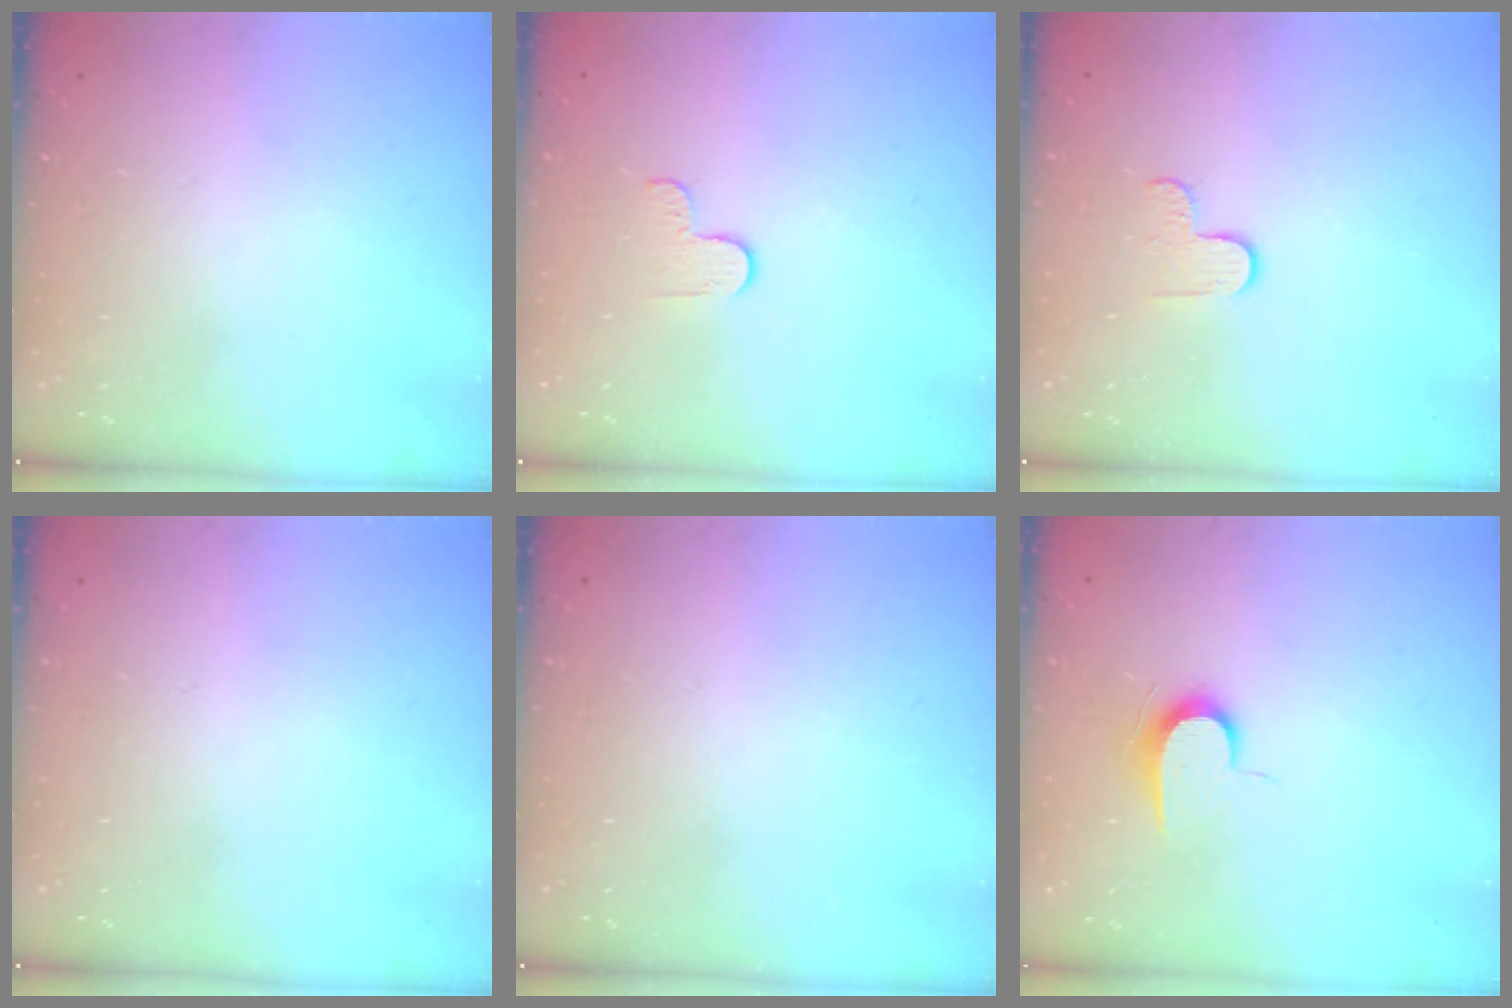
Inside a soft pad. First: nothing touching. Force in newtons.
{"total": 2.7, "press": 2.6, "slide": 0.4}
{"total": 2.9, "press": 2.9, "slide": 0.3}
{"total": 0.0}
{"total": 0.0}
{"total": 6.4, "press": 6.3, "slide": 0.7}